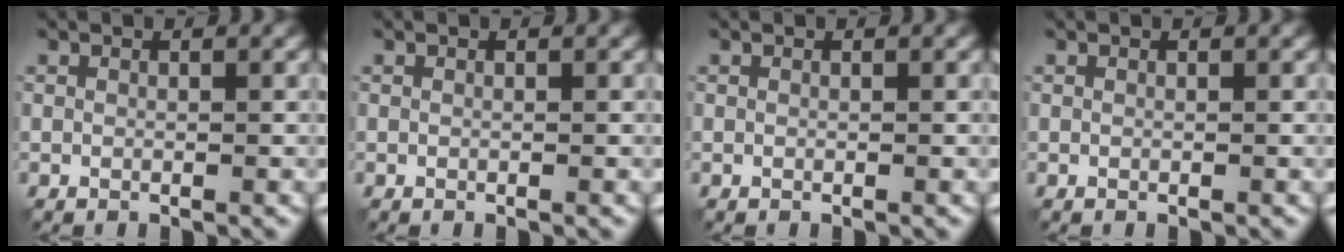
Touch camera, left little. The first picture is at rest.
{"total": 0.0}
{"total": 0.0}
{"total": 0.0}